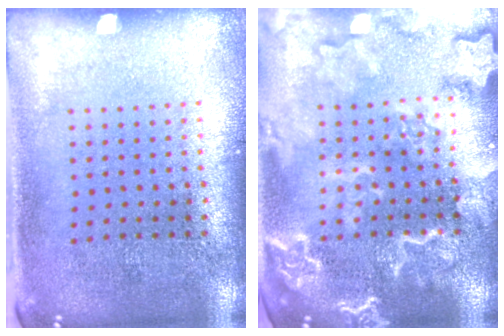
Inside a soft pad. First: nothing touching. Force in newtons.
{"total": 4.7, "press": 4.6, "slide": 0.6}